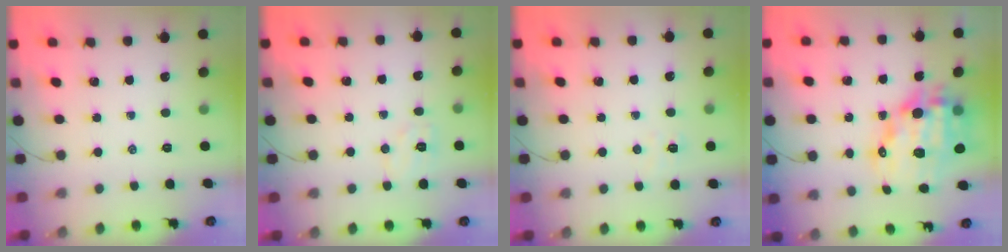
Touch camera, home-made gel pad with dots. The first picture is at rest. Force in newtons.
{"total": 5.8, "press": 5.7, "slide": 1.1}
{"total": 4.0, "press": 3.9, "slide": 1.0}
{"total": 17.9, "press": 17.4, "slide": 4.1}